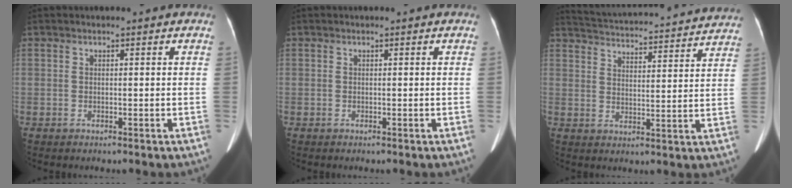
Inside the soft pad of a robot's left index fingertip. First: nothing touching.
{"total": 0.0}
{"total": 25.7, "force": [24.2, 3.1, 7.9], "torque": [-0.141, -0.020, 0.307]}